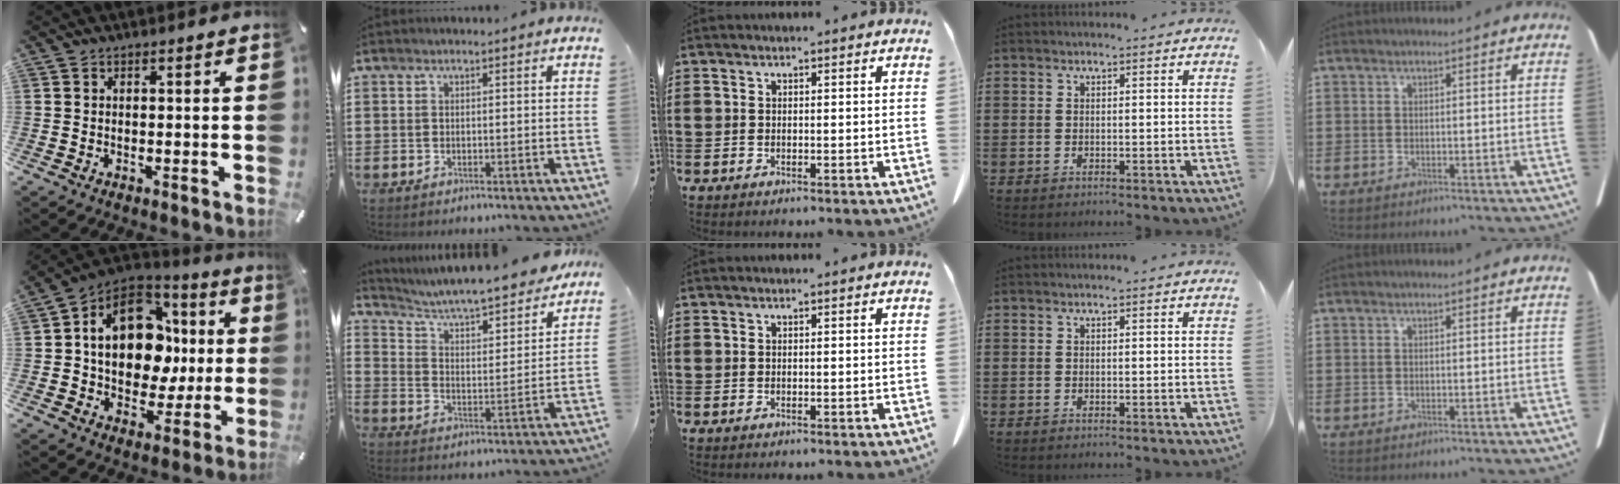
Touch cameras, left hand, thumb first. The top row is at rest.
{"thumb": {"total": 19.0, "force": [2.6, 13.6, 13.0], "torque": [-0.218, -0.011, 0.046]}, "index": {"total": 5.2, "force": [4.9, 0.0, 1.8], "torque": [-0.059, -0.046, 0.074]}}